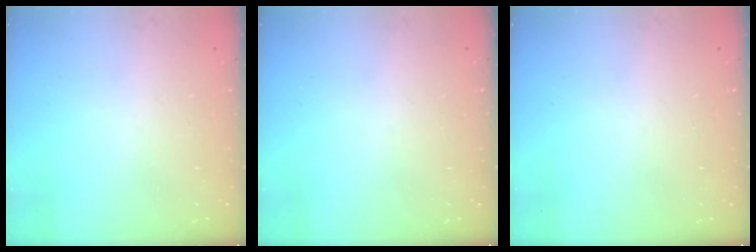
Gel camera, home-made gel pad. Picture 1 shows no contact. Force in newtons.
{"total": 0.0}
{"total": 0.0}